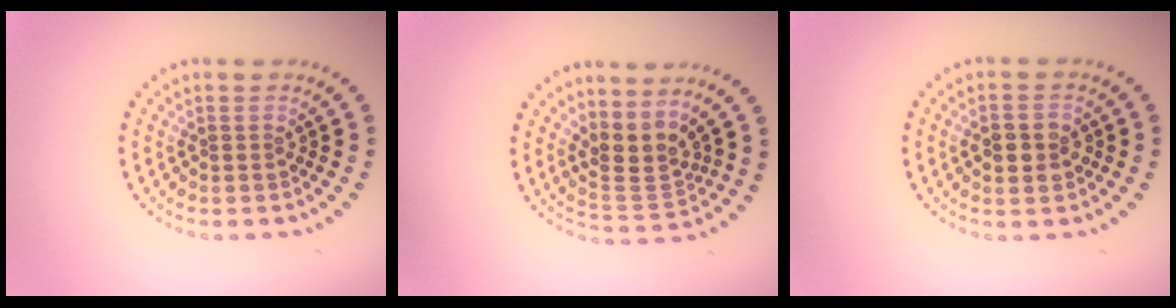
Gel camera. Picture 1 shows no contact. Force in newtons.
{"total": 3.3, "press": 2.7, "slide": 1.9}
{"total": 3.3, "press": 3.3, "slide": 0.1}